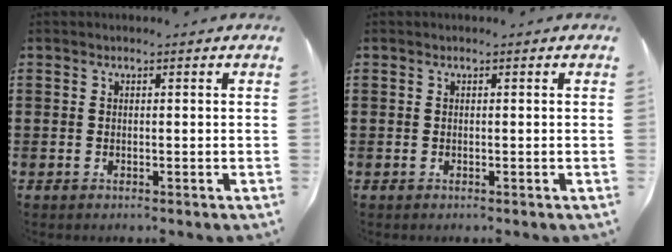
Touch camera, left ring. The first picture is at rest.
{"total": 0.0}